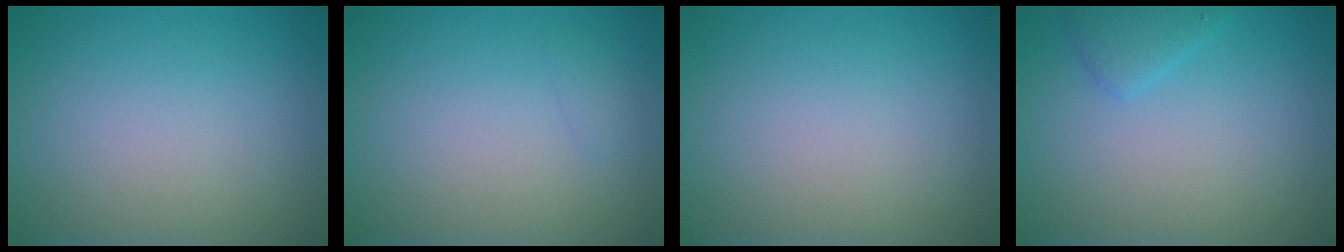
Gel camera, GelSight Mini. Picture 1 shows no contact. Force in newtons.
{"total": 0.5, "press": 0.5, "slide": 0.0}
{"total": 0.0}
{"total": 1.5, "press": 1.5, "slide": 0.2}